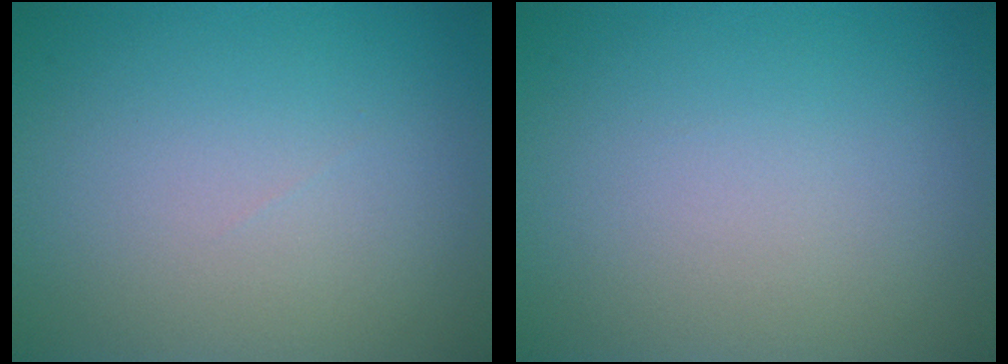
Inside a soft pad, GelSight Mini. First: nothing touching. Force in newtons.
{"total": 0.0}